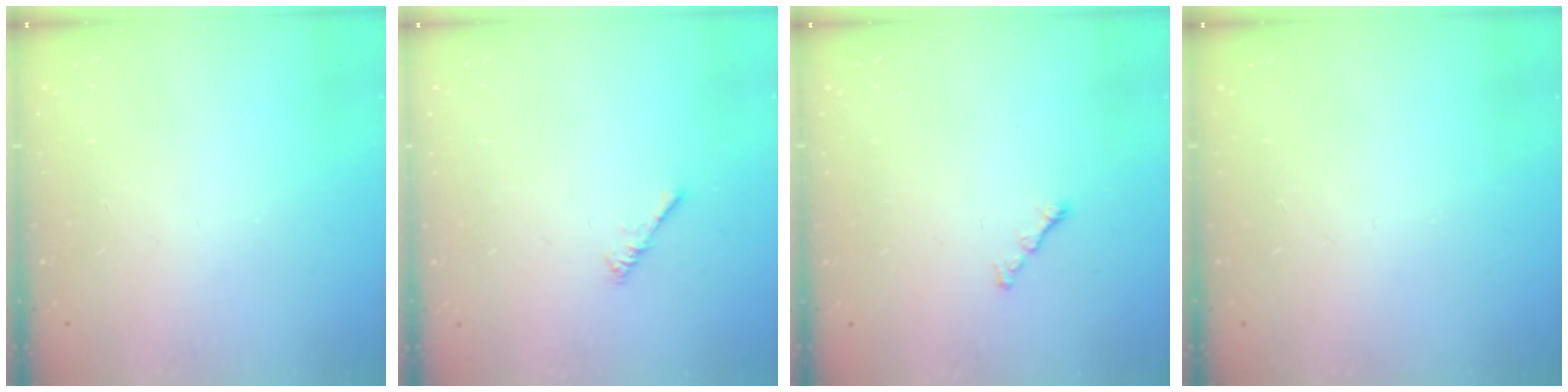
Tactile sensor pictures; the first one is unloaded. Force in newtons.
{"total": 0.0}
{"total": 1.2, "press": 1.1, "slide": 0.5}
{"total": 0.0}